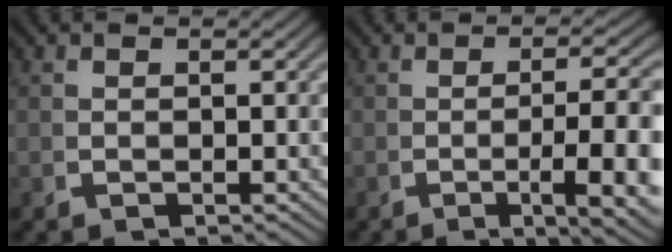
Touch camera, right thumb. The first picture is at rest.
{"total": 7.5, "force": [-2.1, 2.3, 6.8], "torque": [-0.107, -0.007, -0.024]}